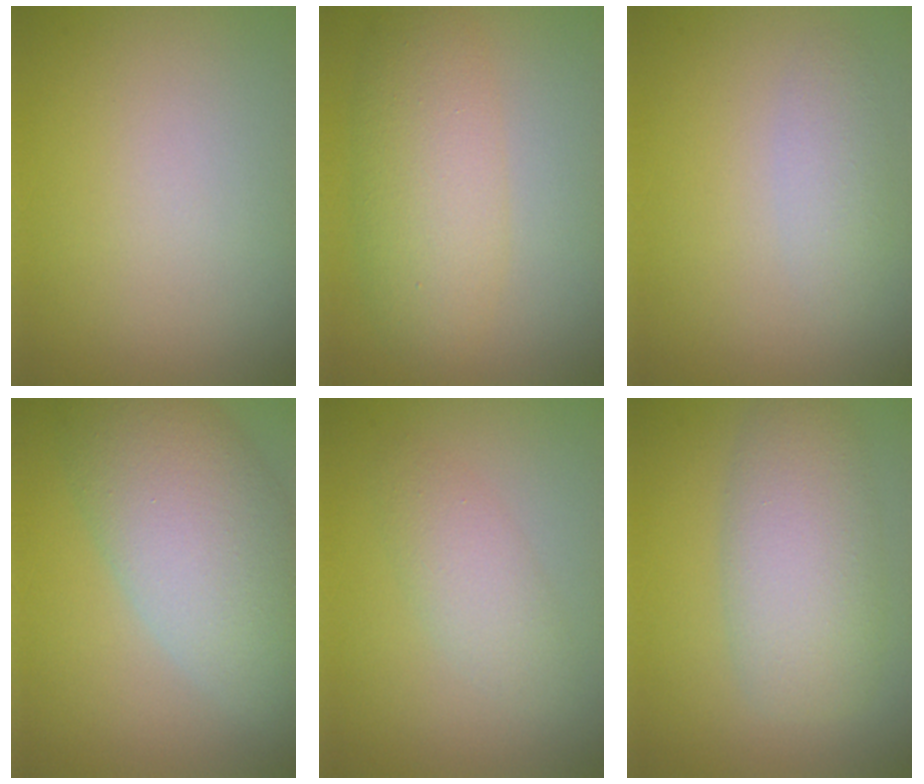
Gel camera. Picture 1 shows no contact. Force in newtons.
{"total": 4.8, "press": 4.8, "slide": 0.0}
{"total": 1.7, "press": 1.7, "slide": 0.1}
{"total": 9.5, "press": 9.5, "slide": 0.8}
{"total": 2.3, "press": 2.3, "slide": 0.1}
{"total": 5.4, "press": 5.4, "slide": 0.2}